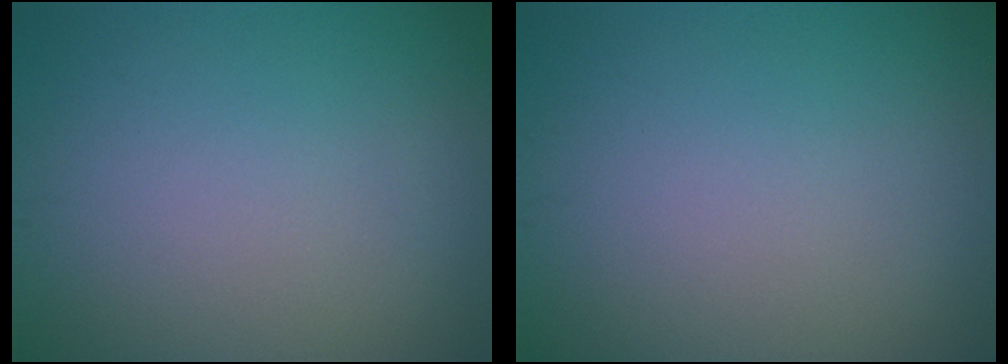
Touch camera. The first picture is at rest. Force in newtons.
{"total": 0.0}